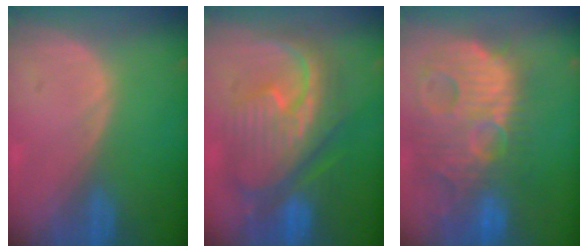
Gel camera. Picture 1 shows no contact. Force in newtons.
{"total": 12.2, "press": 12.1, "slide": 1.2}
{"total": 15.0, "press": 13.0, "slide": 7.4}